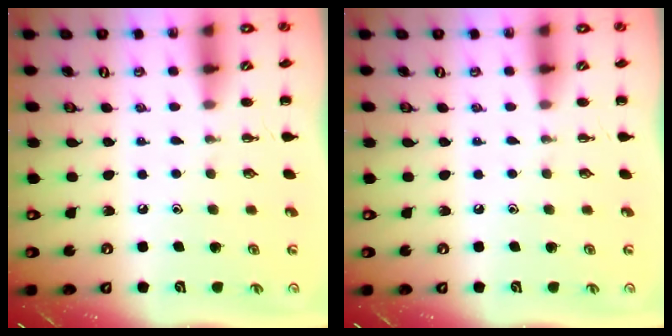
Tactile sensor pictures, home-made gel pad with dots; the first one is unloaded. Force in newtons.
{"total": 0.0}